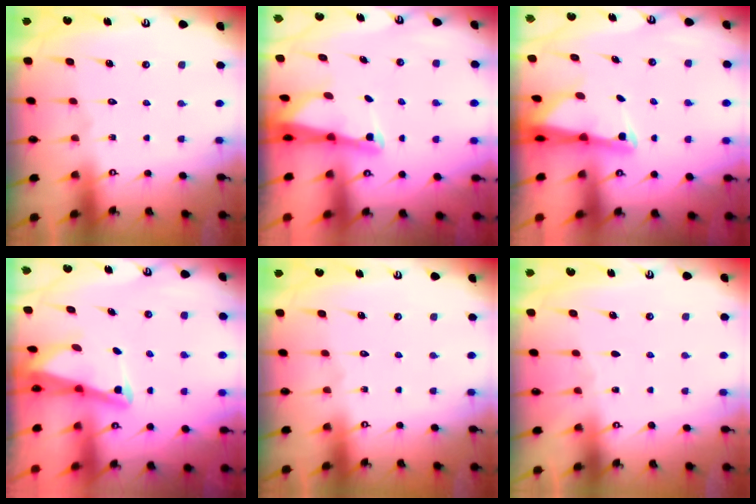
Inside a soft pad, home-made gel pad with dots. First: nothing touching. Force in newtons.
{"total": 2.6, "press": 2.6, "slide": 0.3}
{"total": 2.4, "press": 2.3, "slide": 0.5}
{"total": 3.5, "press": 3.4, "slide": 0.7}
{"total": 0.0}
{"total": 2.5, "press": 2.5, "slide": 0.3}